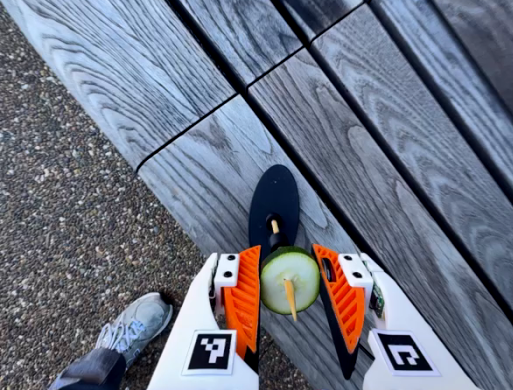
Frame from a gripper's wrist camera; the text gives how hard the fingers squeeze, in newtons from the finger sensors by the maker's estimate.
{"total": 13.1, "left": 13.0, "right": 13.1}